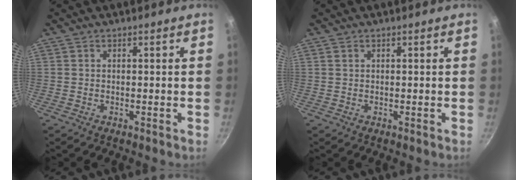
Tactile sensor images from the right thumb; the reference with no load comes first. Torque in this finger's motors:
{"motor_torque": [0.18, -0.46, 0.30, 0.24, -0.01]}